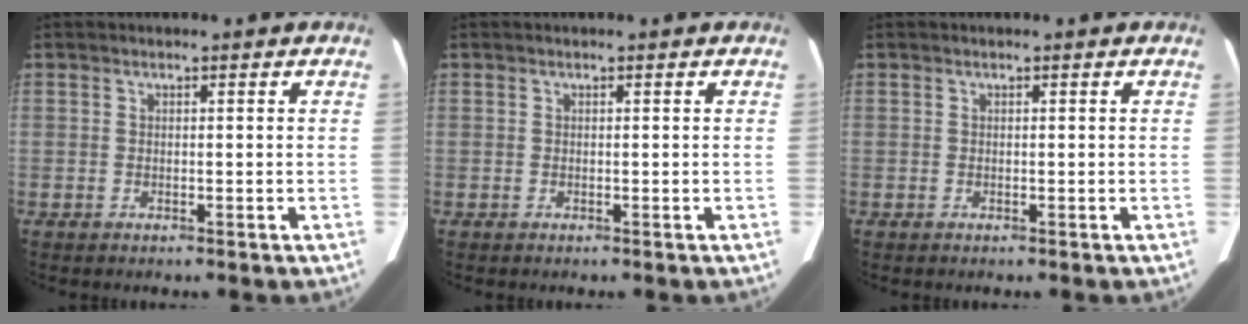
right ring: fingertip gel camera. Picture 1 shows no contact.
{"total": 0.0}
{"total": 0.0}